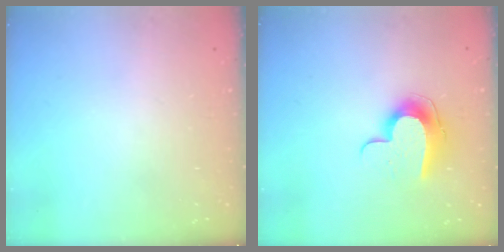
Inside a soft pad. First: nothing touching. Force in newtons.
{"total": 10.2, "press": 10.2, "slide": 0.1}